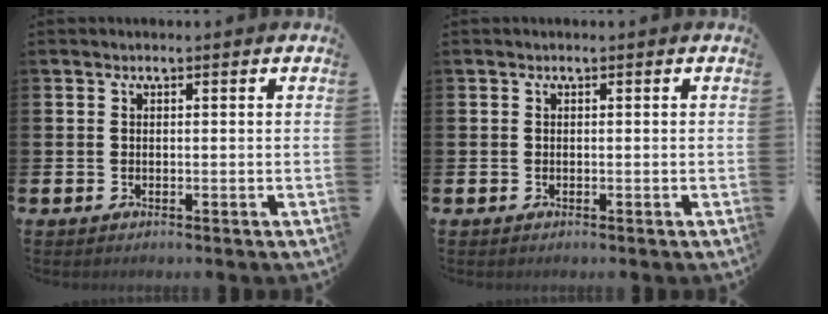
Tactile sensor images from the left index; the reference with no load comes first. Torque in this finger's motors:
{"motor_torque": [0.12, -0.25, -0.04, 0.00]}